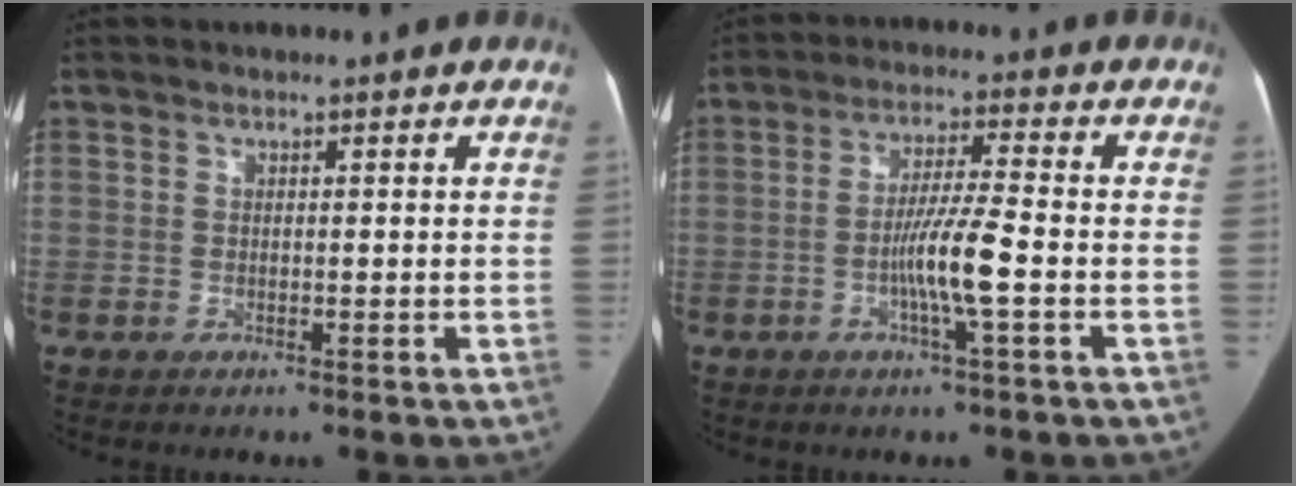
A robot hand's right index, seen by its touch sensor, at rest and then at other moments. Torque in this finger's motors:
{"motor_torque": [1.09, -0.21, 0.22, 0.11]}